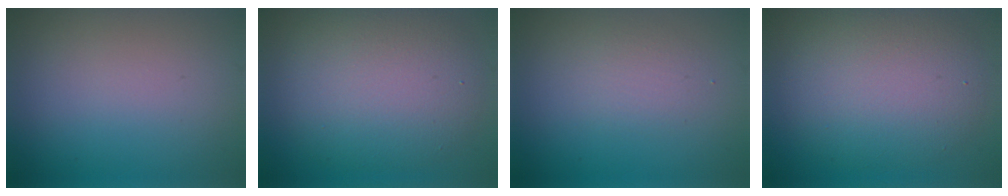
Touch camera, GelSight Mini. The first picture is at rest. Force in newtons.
{"total": 7.9, "press": 7.9, "slide": 0.4}
{"total": 1.6, "press": 1.6, "slide": 0.1}
{"total": 7.6, "press": 7.6, "slide": 0.6}